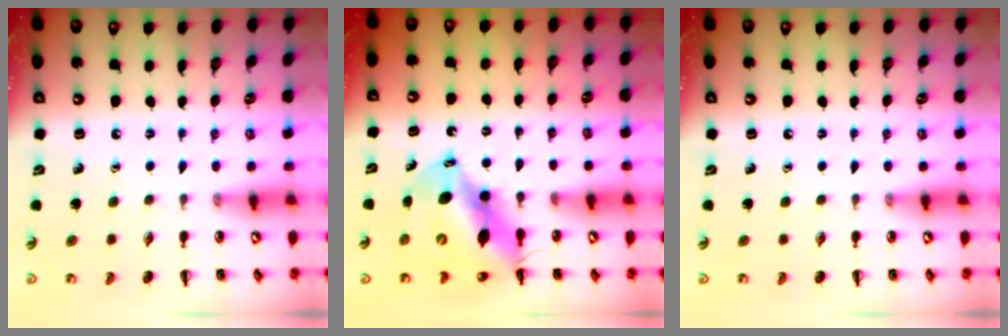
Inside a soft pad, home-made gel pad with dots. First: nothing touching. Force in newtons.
{"total": 12.9, "press": 12.4, "slide": 3.5}
{"total": 0.0}